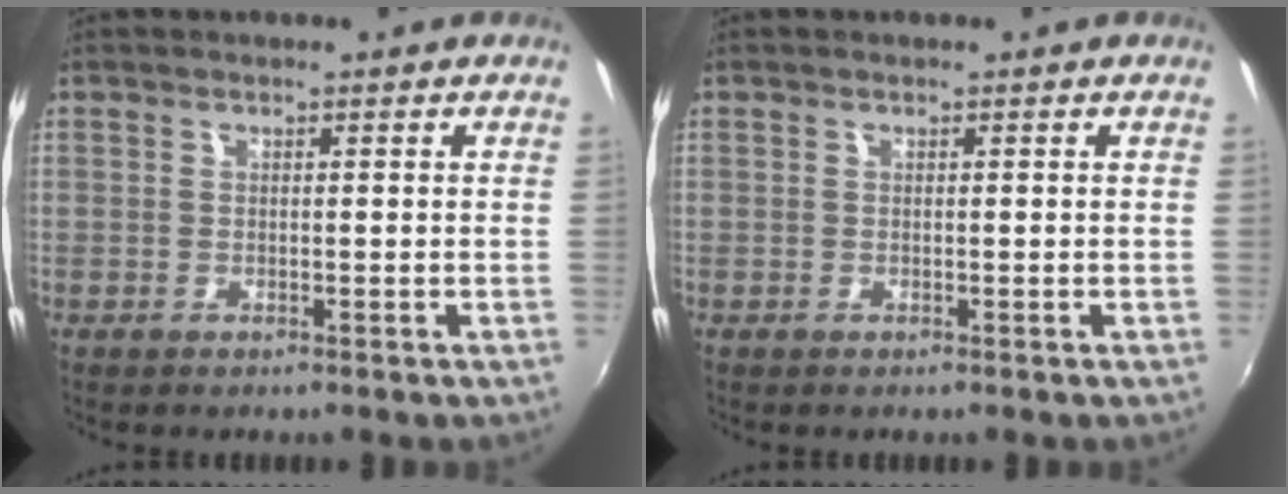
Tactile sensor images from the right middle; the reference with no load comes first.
{"total": 0.0}